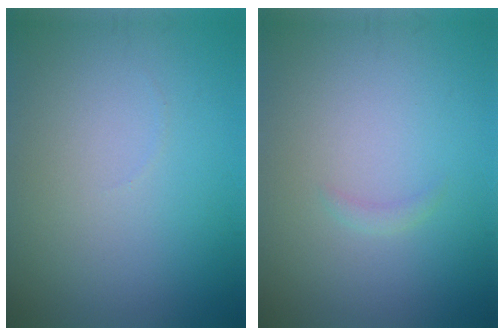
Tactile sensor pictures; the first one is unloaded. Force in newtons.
{"total": 0.6, "press": 0.6, "slide": 0.1}